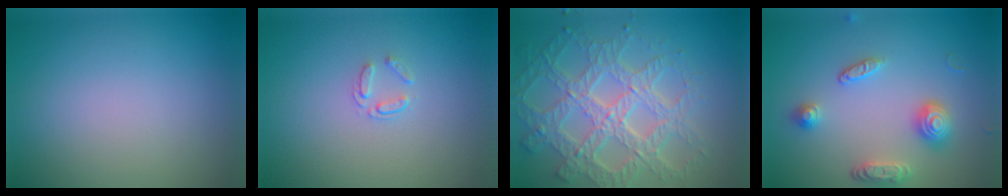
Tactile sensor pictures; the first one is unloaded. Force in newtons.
{"total": 1.1, "press": 0.7, "slide": 0.9}
{"total": 7.7, "press": 5.8, "slide": 5.0}
{"total": 3.2, "press": 3.1, "slide": 0.7}